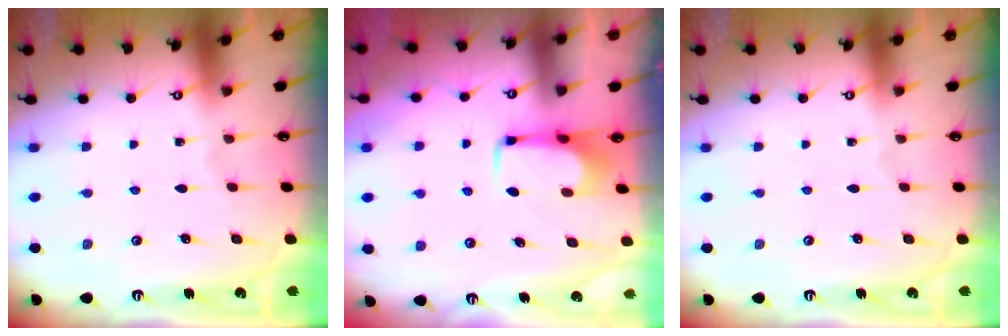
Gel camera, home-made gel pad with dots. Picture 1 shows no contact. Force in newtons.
{"total": 1.6, "press": 1.5, "slide": 0.5}
{"total": 0.0}